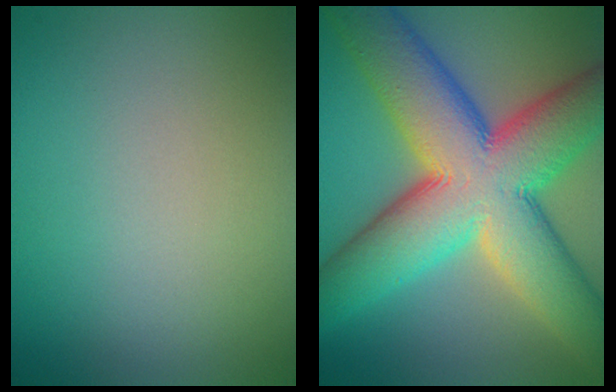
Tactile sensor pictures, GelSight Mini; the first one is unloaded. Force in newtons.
{"total": 15.8, "press": 15.8, "slide": 0.8}